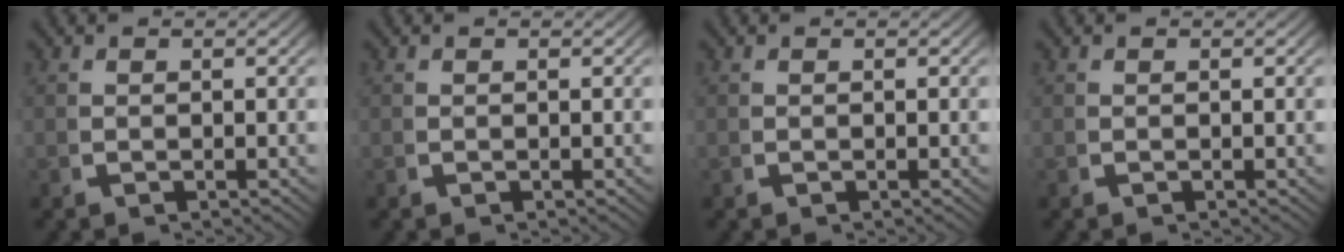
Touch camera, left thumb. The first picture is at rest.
{"total": 0.0}
{"total": 0.0}
{"total": 0.0}